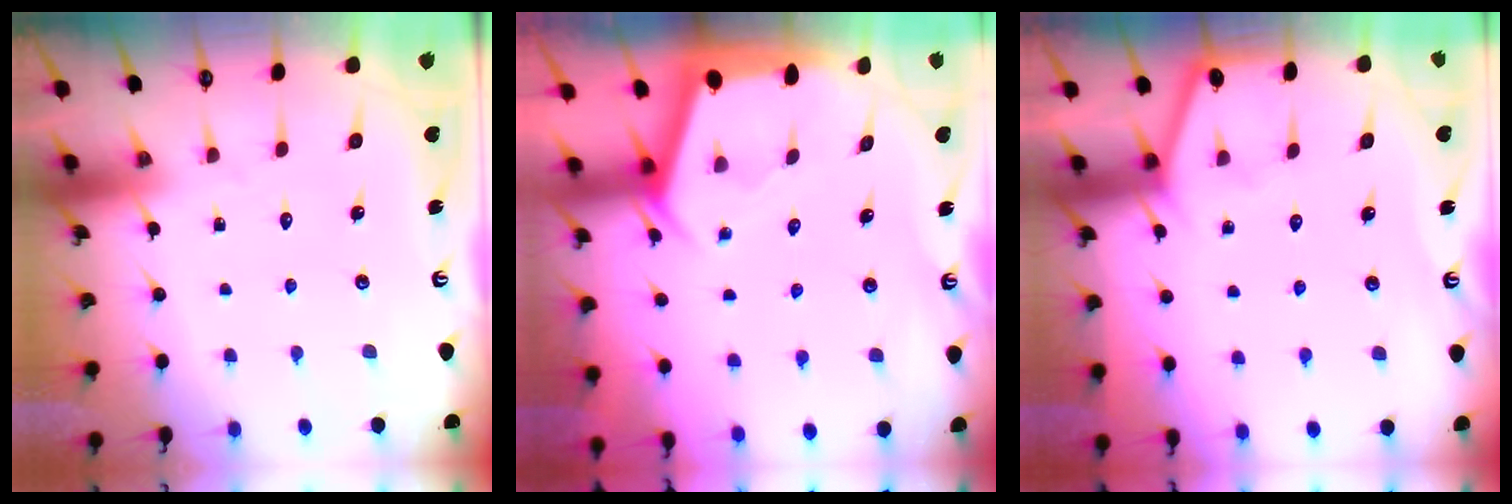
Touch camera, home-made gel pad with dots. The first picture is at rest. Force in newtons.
{"total": 2.2, "press": 2.2, "slide": 0.3}
{"total": 2.6, "press": 2.6, "slide": 0.3}